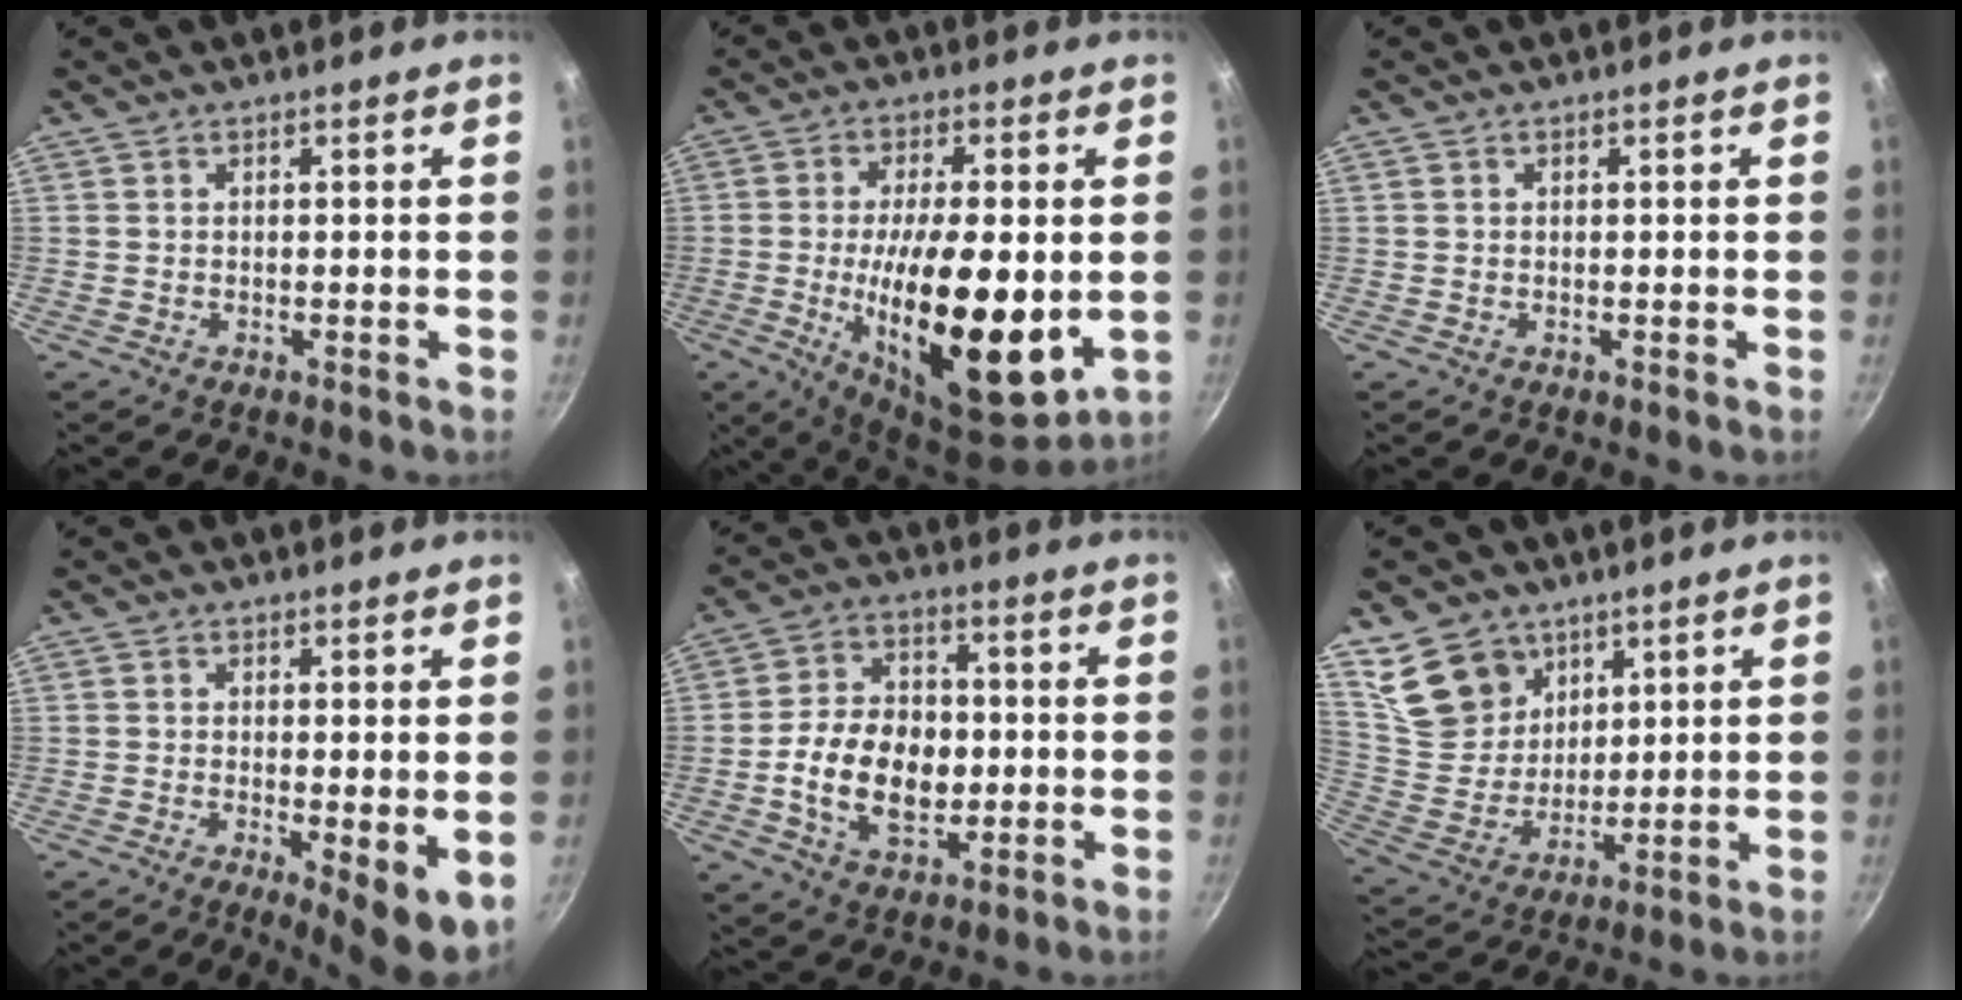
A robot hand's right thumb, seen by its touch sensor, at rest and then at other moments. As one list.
[{"total": 20.7, "force": [-2.6, 7.6, 19.0], "torque": [-0.309, -0.006, -0.039]}, {"total": 0.0}, {"total": 6.9, "force": [-0.8, 2.0, 6.6], "torque": [-0.086, -0.017, -0.007]}, {"total": 13.8, "force": [-1.8, 9.4, 10.0], "torque": [-0.149, 0.015, -0.033]}, {"total": 12.7, "force": [7.4, 9.1, 4.8], "torque": [-0.050, -0.037, 0.154]}]